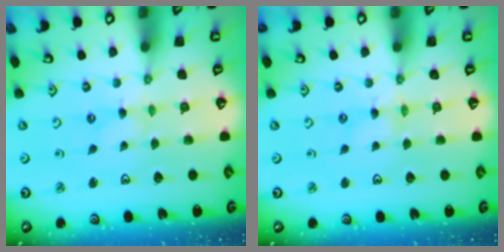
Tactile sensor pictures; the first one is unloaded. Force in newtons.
{"total": 1.0, "press": 0.9, "slide": 0.2}